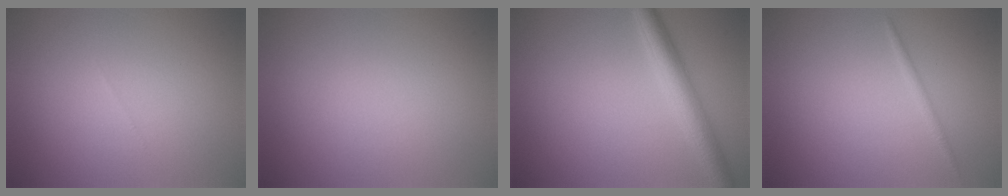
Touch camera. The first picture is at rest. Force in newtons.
{"total": 0.0}
{"total": 4.0, "press": 4.0, "slide": 0.3}
{"total": 0.8, "press": 0.8, "slide": 0.0}